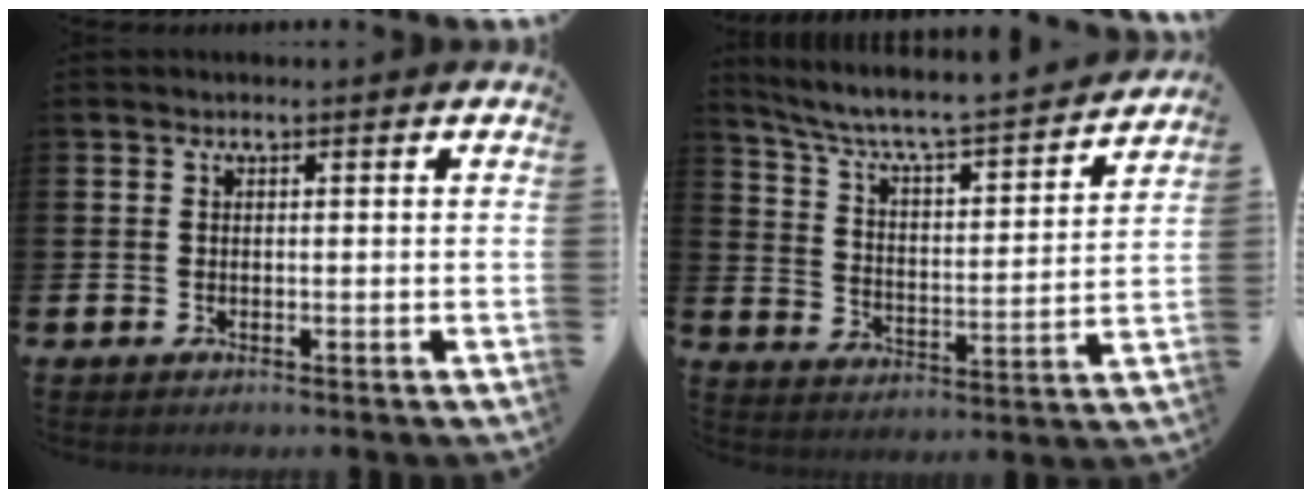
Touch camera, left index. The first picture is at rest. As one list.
[{"total": 6.5, "force": [5.9, 0.9, 2.6], "torque": [-0.083, -0.050, 0.093]}]